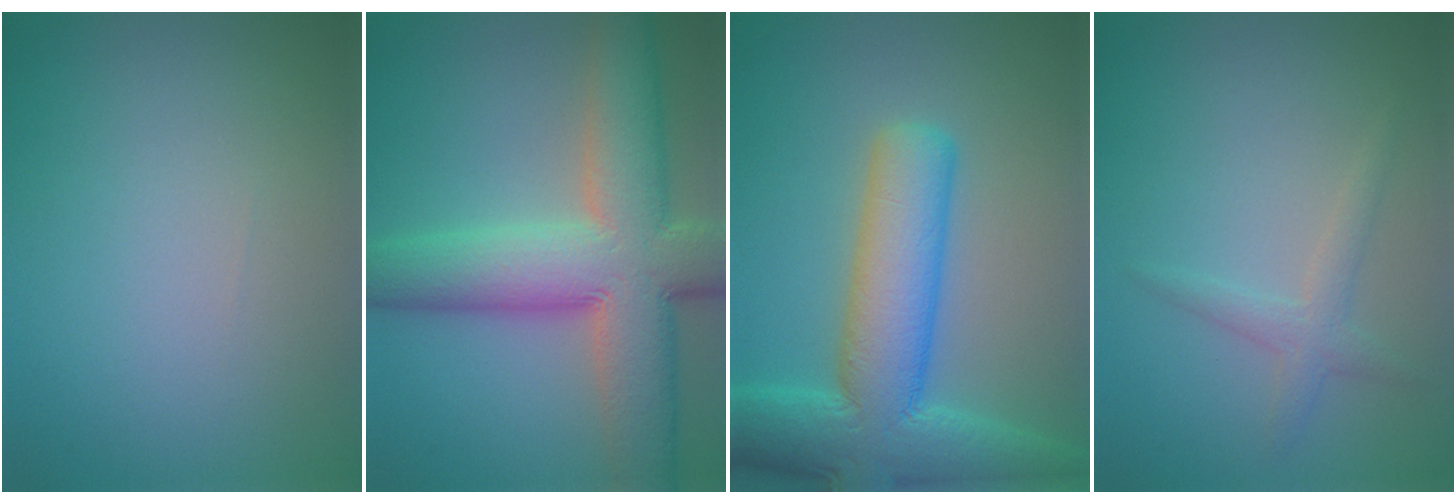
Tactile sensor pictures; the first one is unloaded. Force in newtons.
{"total": 12.2, "press": 12.2, "slide": 0.7}
{"total": 11.1, "press": 11.1, "slide": 0.6}
{"total": 1.9, "press": 1.9, "slide": 0.1}